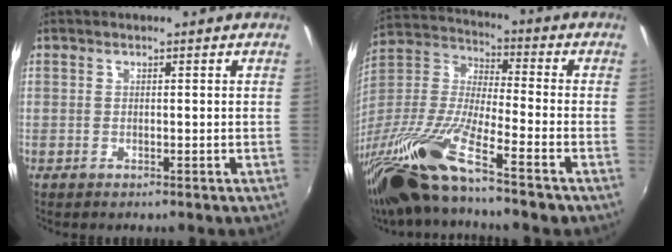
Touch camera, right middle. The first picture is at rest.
{"total": 20.0, "force": [-14.2, 1.5, 13.9], "torque": [-0.278, -0.042, -0.275]}